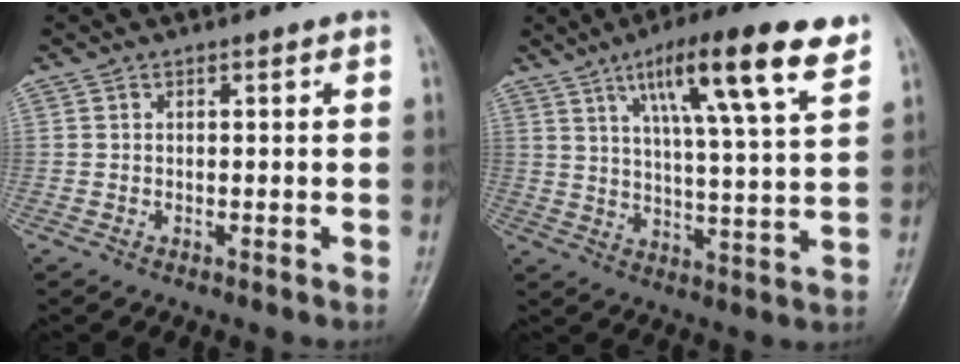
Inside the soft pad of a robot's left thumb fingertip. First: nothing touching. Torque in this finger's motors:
{"motor_torque": [0.48, 0.42, 1.66, -1.11, 0.15]}